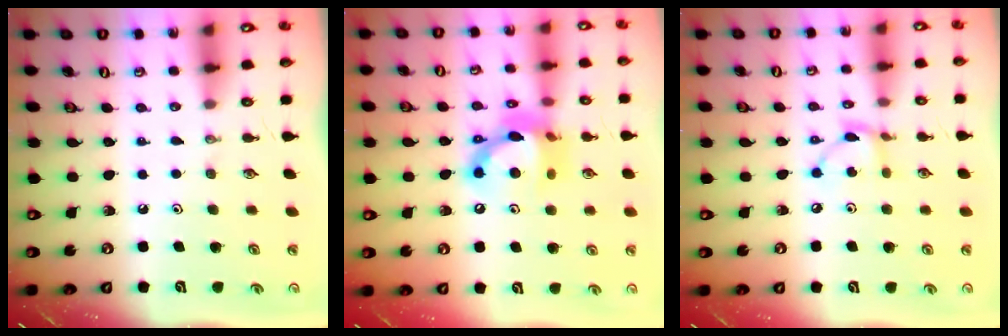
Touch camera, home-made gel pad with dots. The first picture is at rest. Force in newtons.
{"total": 15.0, "press": 14.9, "slide": 1.2}
{"total": 7.1, "press": 7.1, "slide": 0.1}